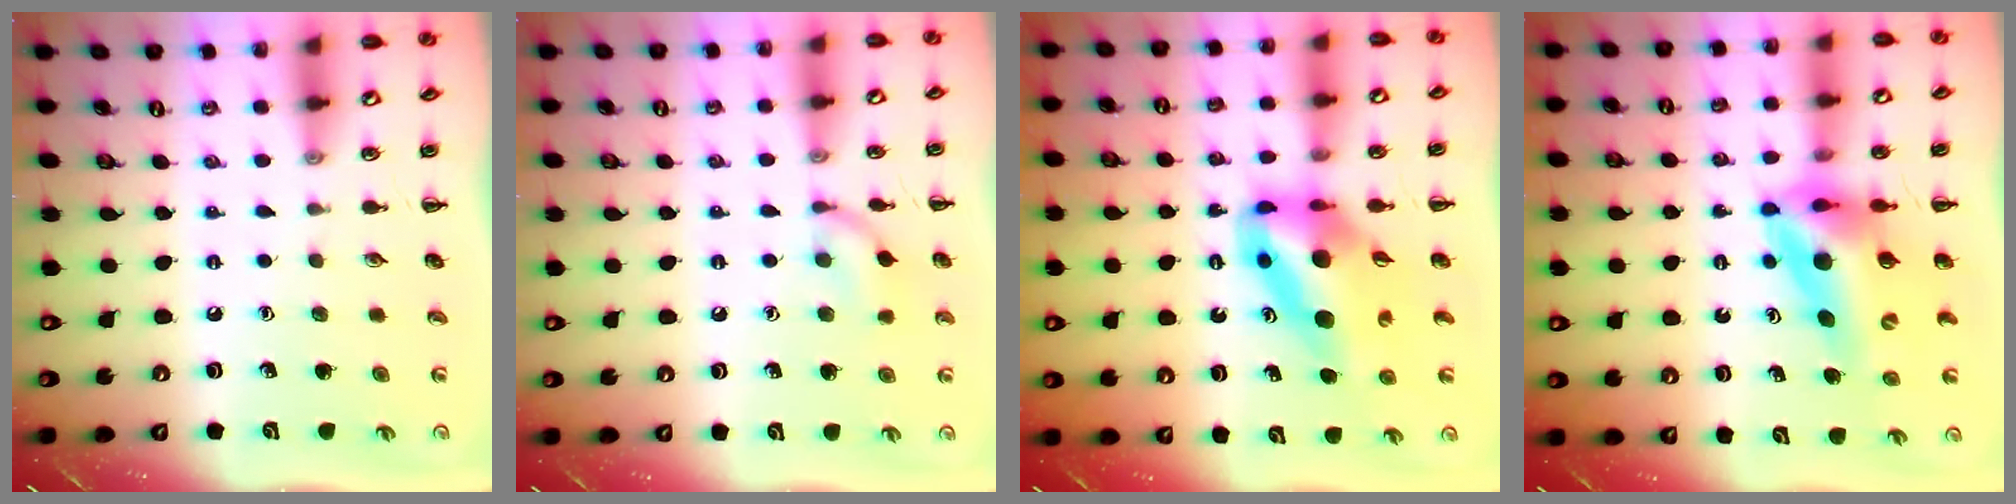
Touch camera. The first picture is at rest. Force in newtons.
{"total": 8.3, "press": 8.2, "slide": 0.7}
{"total": 11.8, "press": 11.2, "slide": 3.6}
{"total": 12.2, "press": 11.5, "slide": 4.0}